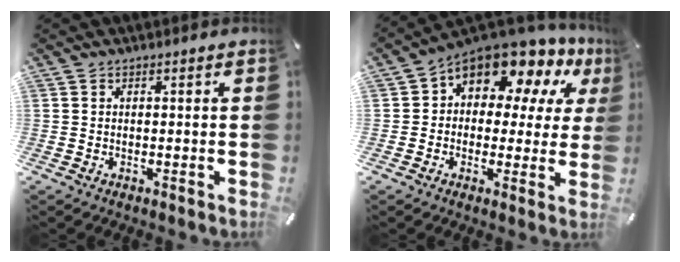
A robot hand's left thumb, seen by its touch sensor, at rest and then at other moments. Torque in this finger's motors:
{"motor_torque": [0.67, 1.79, 1.92, -0.85, 0.44]}